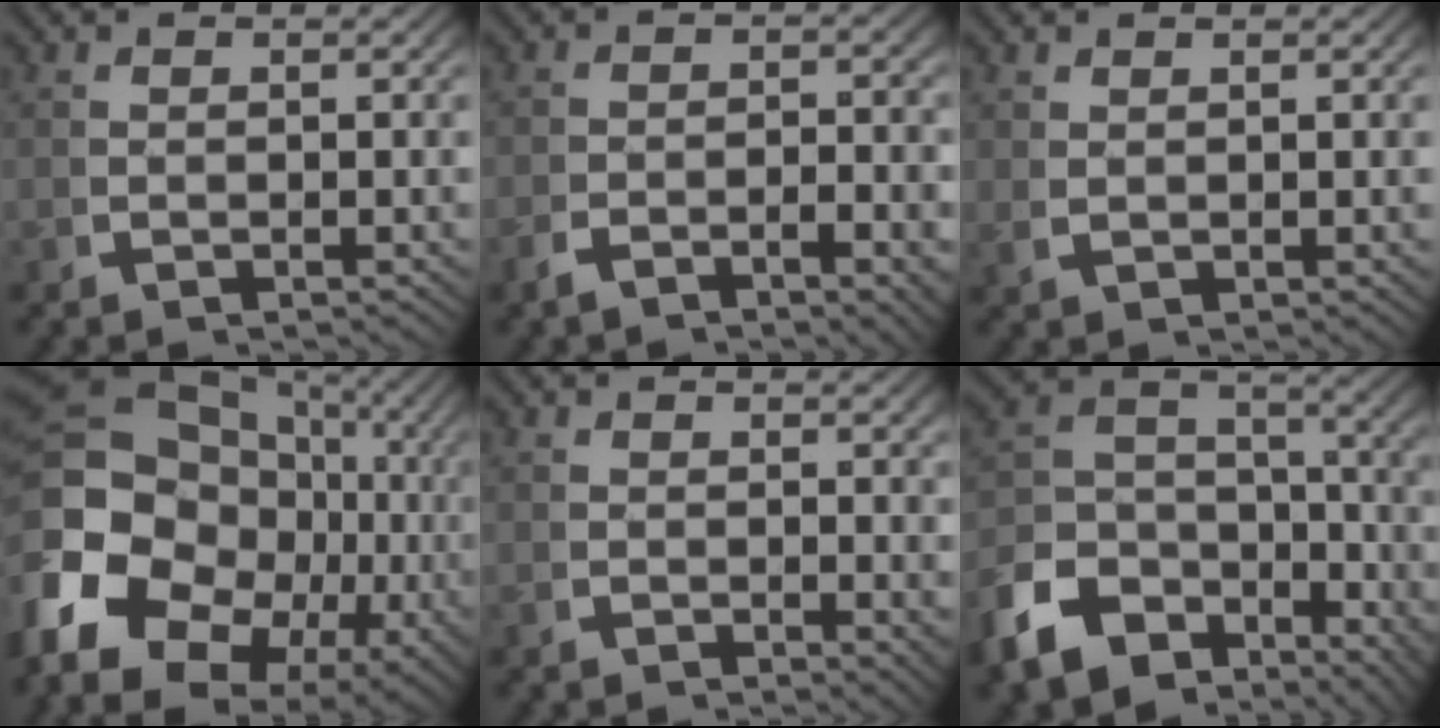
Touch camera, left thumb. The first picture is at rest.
{"total": 2.9, "force": [-1.8, 0.9, 2.1], "torque": [-0.027, -0.010, -0.033]}
{"total": 0.8, "force": [0.7, 0.0, 0.2], "torque": [-0.009, -0.004, 0.021]}
{"total": 17.8, "force": [0.1, 13.9, 11.1], "torque": [-0.248, -0.050, 0.007]}
{"total": 1.3, "force": [0.6, 0.6, 0.9], "torque": [-0.010, -0.010, 0.010]}
{"total": 12.0, "force": [-4.5, 8.5, 7.1], "torque": [-0.139, -0.050, -0.057]}